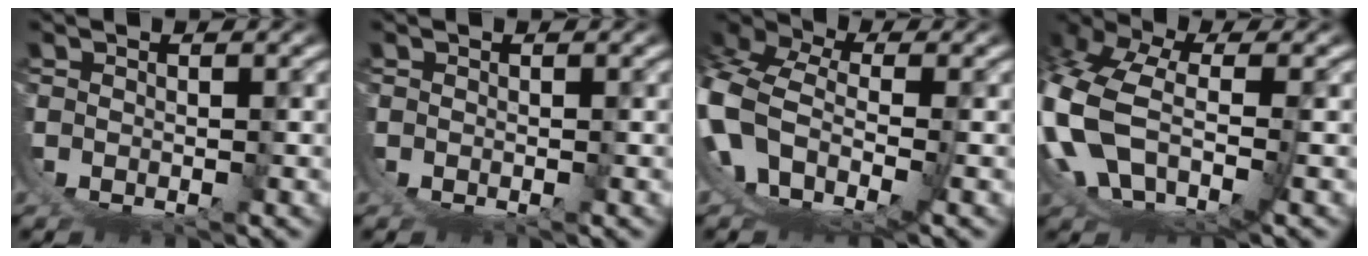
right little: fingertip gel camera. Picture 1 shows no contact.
{"total": 0.0}
{"total": 9.4, "force": [-1.9, 6.9, 6.1], "torque": [-0.168, -0.041, -0.026]}
{"total": 9.5, "force": [-1.5, 6.7, 6.6], "torque": [-0.198, -0.043, -0.013]}